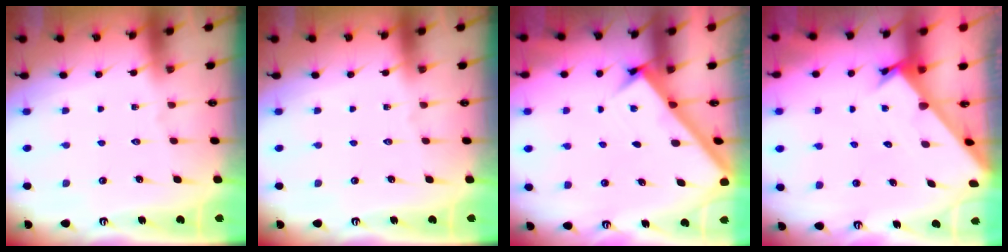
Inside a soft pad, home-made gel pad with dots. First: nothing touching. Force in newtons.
{"total": 0.0}
{"total": 2.4, "press": 2.4, "slide": 0.2}
{"total": 2.1, "press": 2.1, "slide": 0.2}